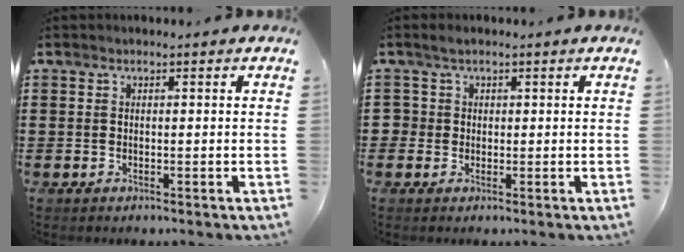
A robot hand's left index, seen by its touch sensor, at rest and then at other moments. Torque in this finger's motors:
{"motor_torque": [-0.06, -0.28, -0.08, -0.01]}